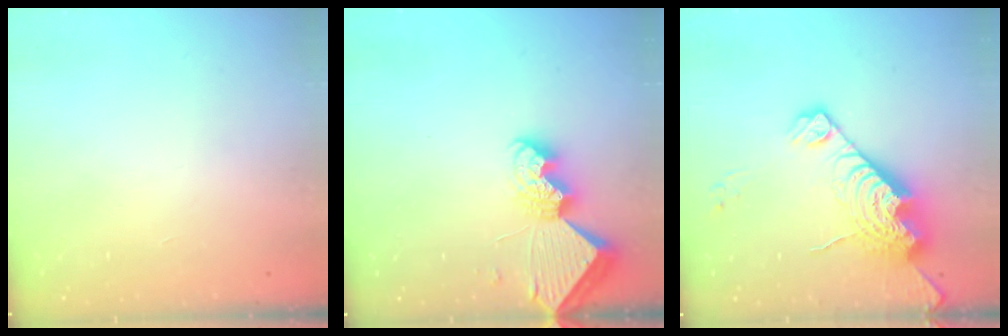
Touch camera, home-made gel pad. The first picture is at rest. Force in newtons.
{"total": 8.8, "press": 8.7, "slide": 0.8}
{"total": 16.8, "press": 16.7, "slide": 1.4}